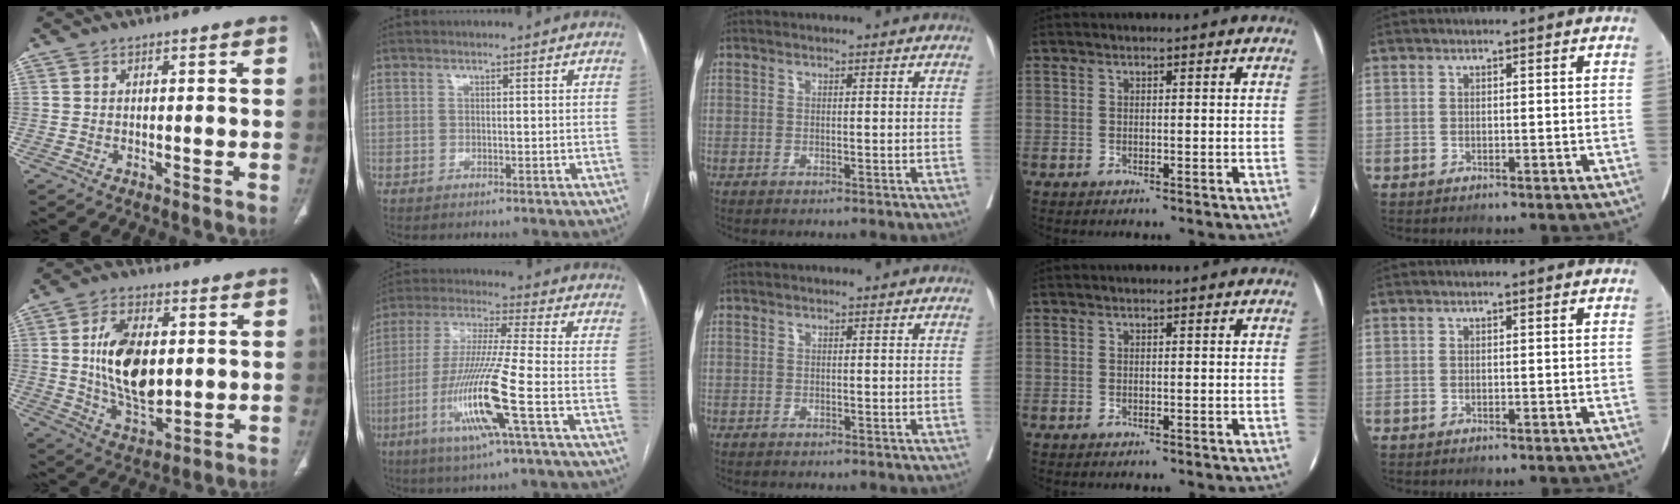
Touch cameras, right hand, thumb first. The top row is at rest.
{"thumb": {"total": 15.2, "force": [1.5, 8.5, 12.5], "torque": [-0.204, -0.011, 0.035]}, "index": {"total": 14.6, "force": [-5.1, -1.0, 13.7], "torque": [-0.282, -0.021, -0.101]}}